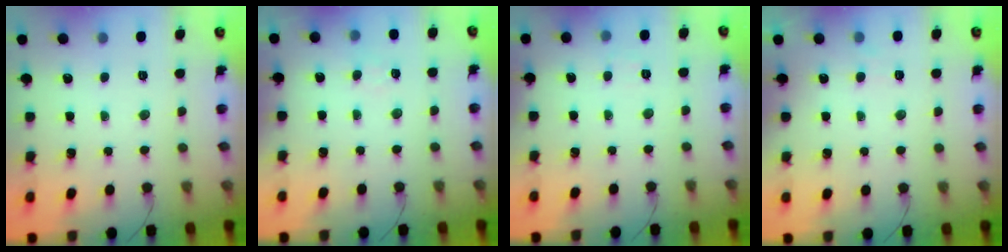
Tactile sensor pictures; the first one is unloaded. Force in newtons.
{"total": 4.9, "press": 4.7, "slide": 1.3}
{"total": 2.0, "press": 1.7, "slide": 1.1}
{"total": 4.2, "press": 4.1, "slide": 1.1}